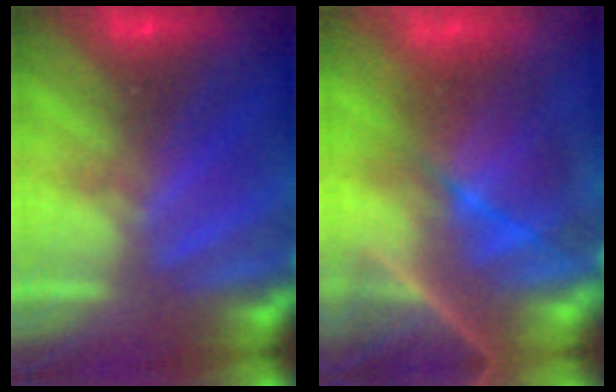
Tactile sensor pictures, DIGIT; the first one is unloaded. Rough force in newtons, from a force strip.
{"total": 8.0}